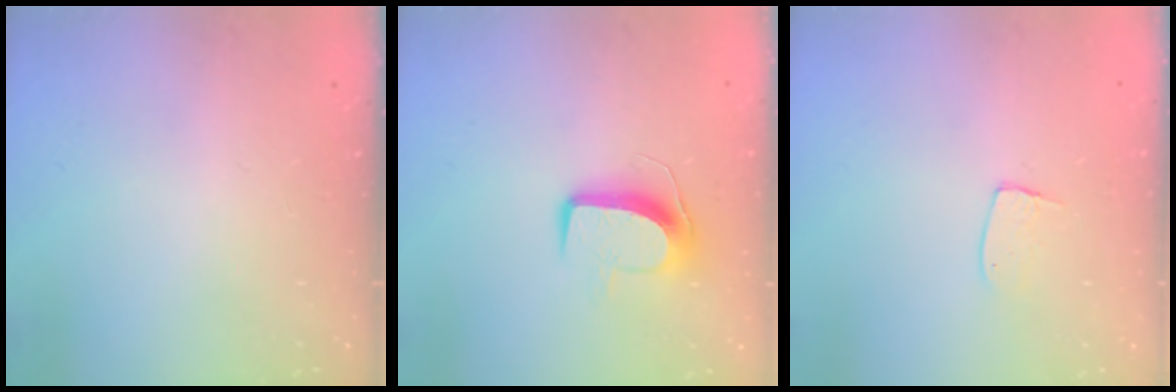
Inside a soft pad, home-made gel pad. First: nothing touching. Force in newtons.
{"total": 9.2, "press": 9.2, "slide": 0.4}
{"total": 5.2, "press": 5.2, "slide": 0.3}